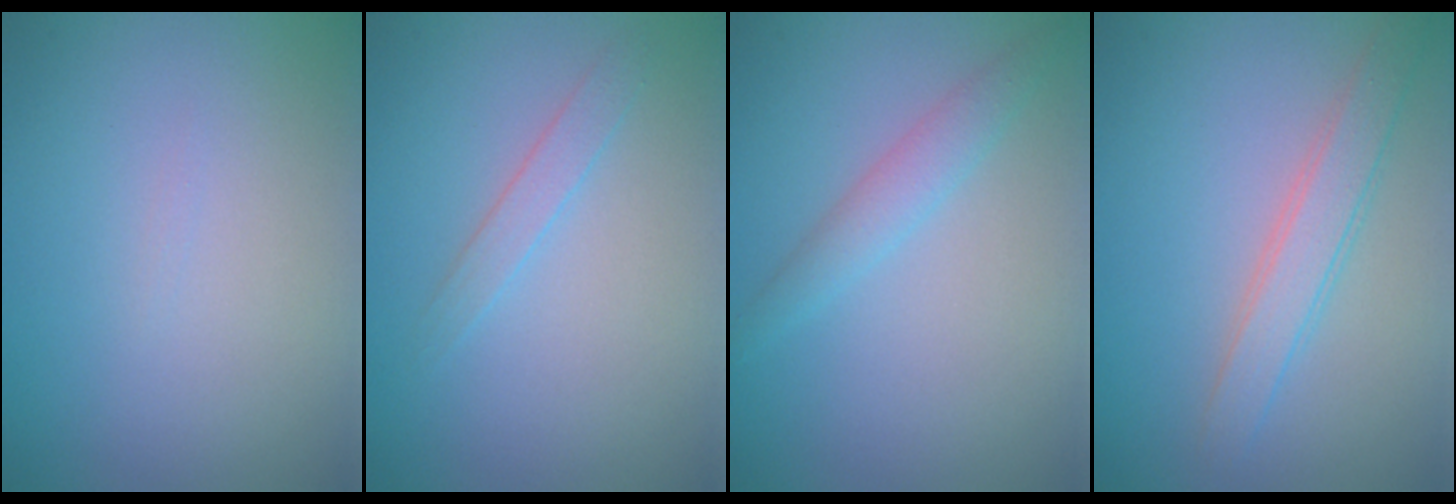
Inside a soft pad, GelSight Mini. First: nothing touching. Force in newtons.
{"total": 1.2, "press": 1.2, "slide": 0.0}
{"total": 1.8, "press": 1.8, "slide": 0.0}
{"total": 2.5, "press": 2.5, "slide": 0.1}